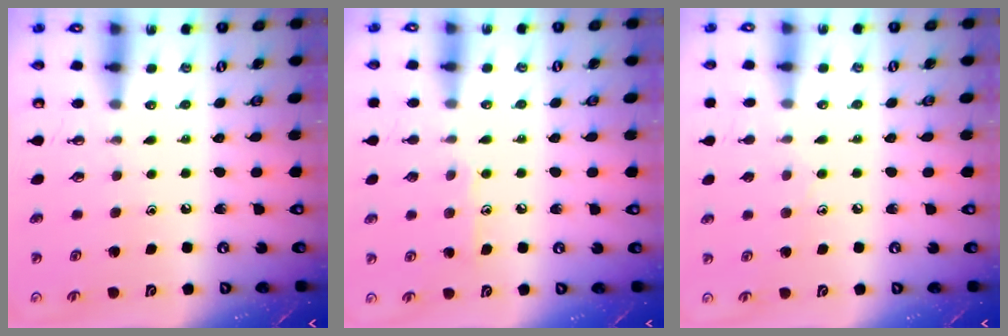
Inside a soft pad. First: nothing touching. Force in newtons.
{"total": 8.3, "press": 8.2, "slide": 0.5}
{"total": 6.0, "press": 6.0, "slide": 0.5}